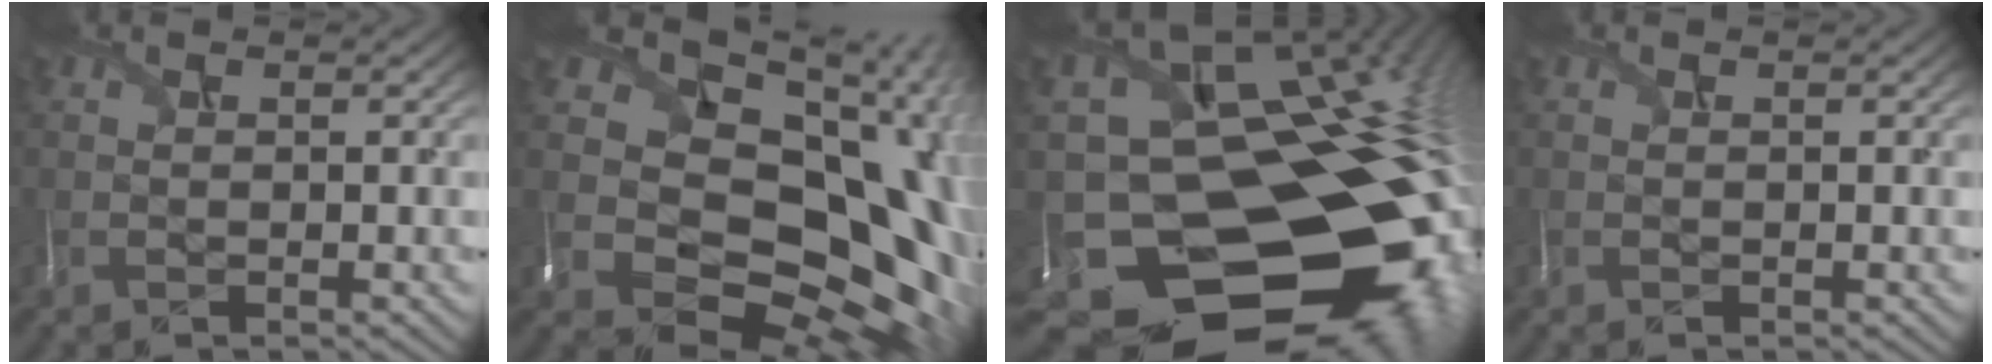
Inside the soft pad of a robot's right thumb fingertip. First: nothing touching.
{"total": 17.8, "force": [2.2, 14.4, 10.3], "torque": [-0.152, -0.022, 0.073]}
{"total": 18.7, "force": [-6.6, 14.9, 9.1], "torque": [-0.166, -0.042, -0.063]}
{"total": 0.0}